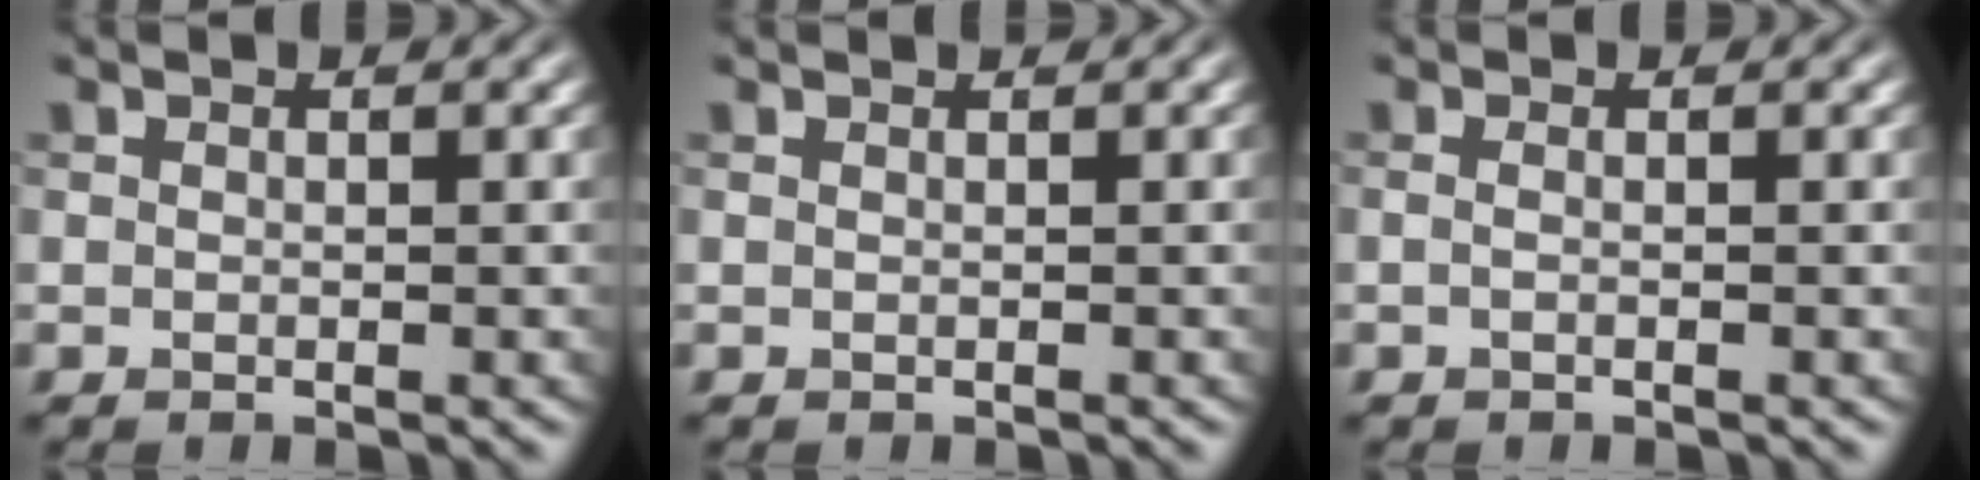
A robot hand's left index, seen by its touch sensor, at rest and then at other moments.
{"total": 0.9, "force": [0.7, 0.3, 0.6], "torque": [-0.006, 0.003, 0.000]}
{"total": 0.9, "force": [-0.1, 0.4, 0.8], "torque": [-0.014, -0.007, -0.007]}